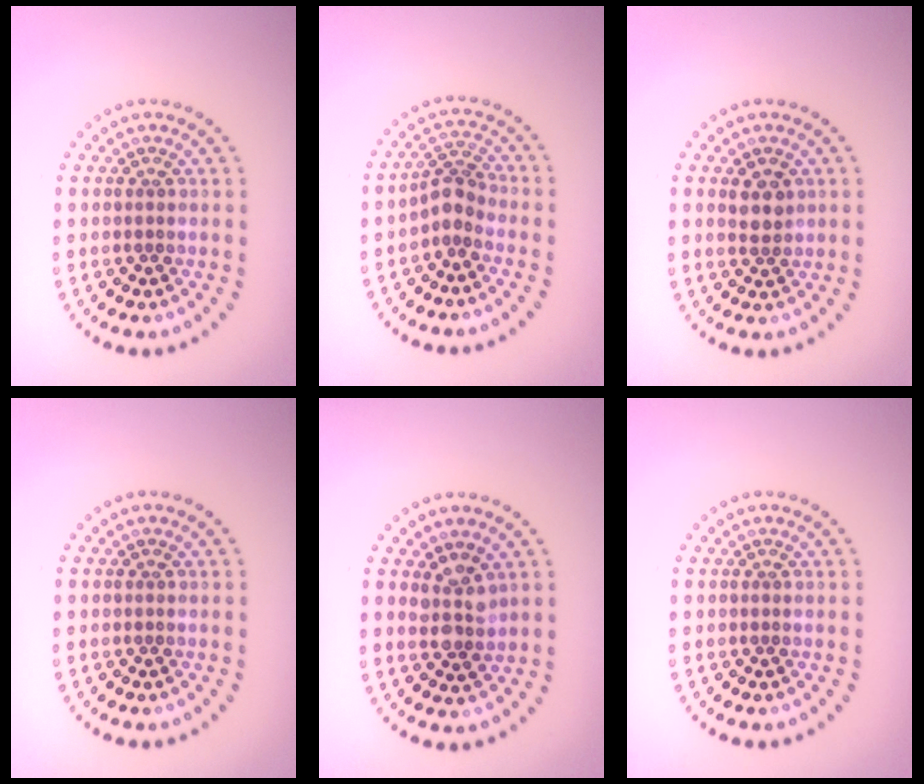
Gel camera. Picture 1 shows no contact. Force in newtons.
{"total": 2.4, "press": 1.8, "slide": 1.6}
{"total": 2.1, "press": 2.0, "slide": 0.8}
{"total": 0.0}
{"total": 2.3, "press": 2.0, "slide": 1.1}
{"total": 0.0}